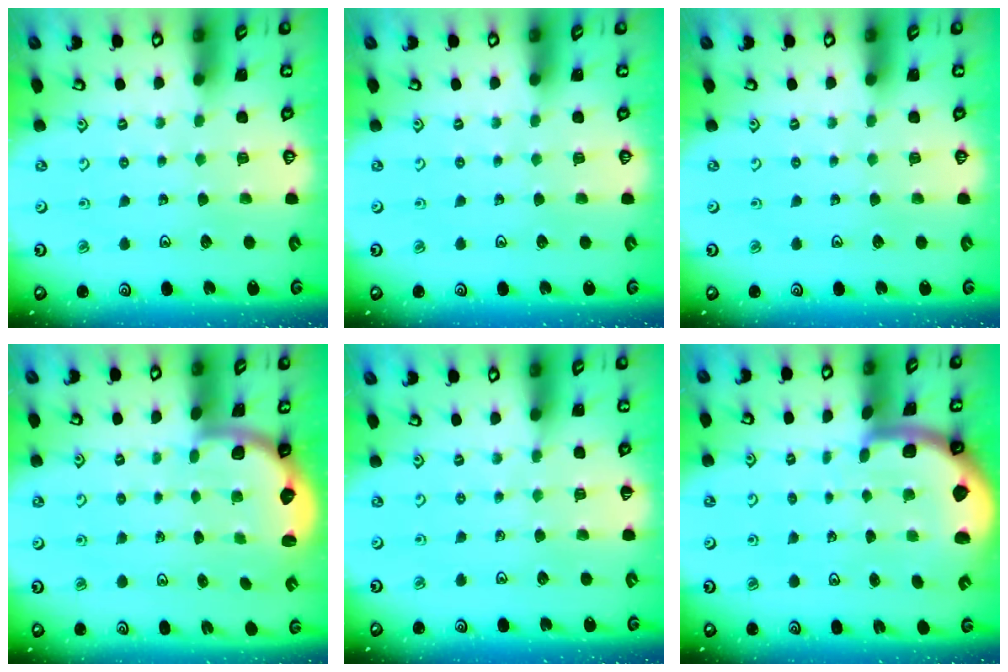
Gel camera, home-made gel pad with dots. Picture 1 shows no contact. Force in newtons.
{"total": 0.0}
{"total": 0.0}
{"total": 2.1, "press": 1.9, "slide": 1.0}
{"total": 3.0, "press": 3.0, "slide": 0.5}
{"total": 3.1, "press": 3.0, "slide": 0.6}